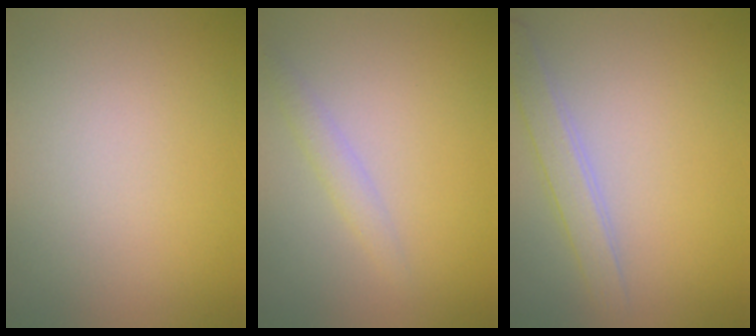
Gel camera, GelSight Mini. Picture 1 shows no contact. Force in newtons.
{"total": 1.0, "press": 1.0, "slide": 0.1}
{"total": 2.4, "press": 2.4, "slide": 0.1}